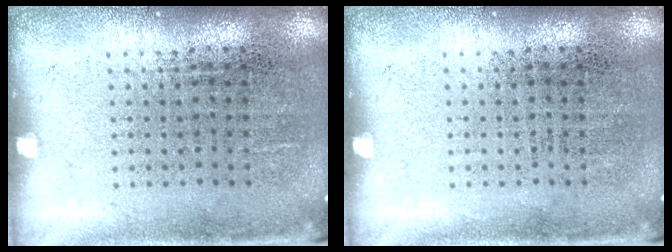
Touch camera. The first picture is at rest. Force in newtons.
{"total": 0.0}